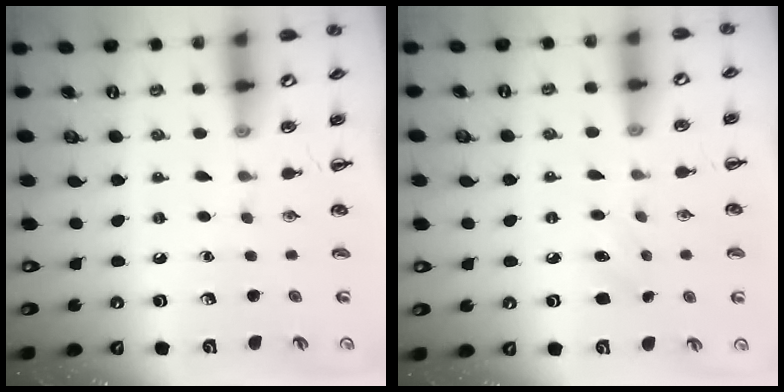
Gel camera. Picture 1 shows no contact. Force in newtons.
{"total": 5.7, "press": 5.4, "slide": 1.6}